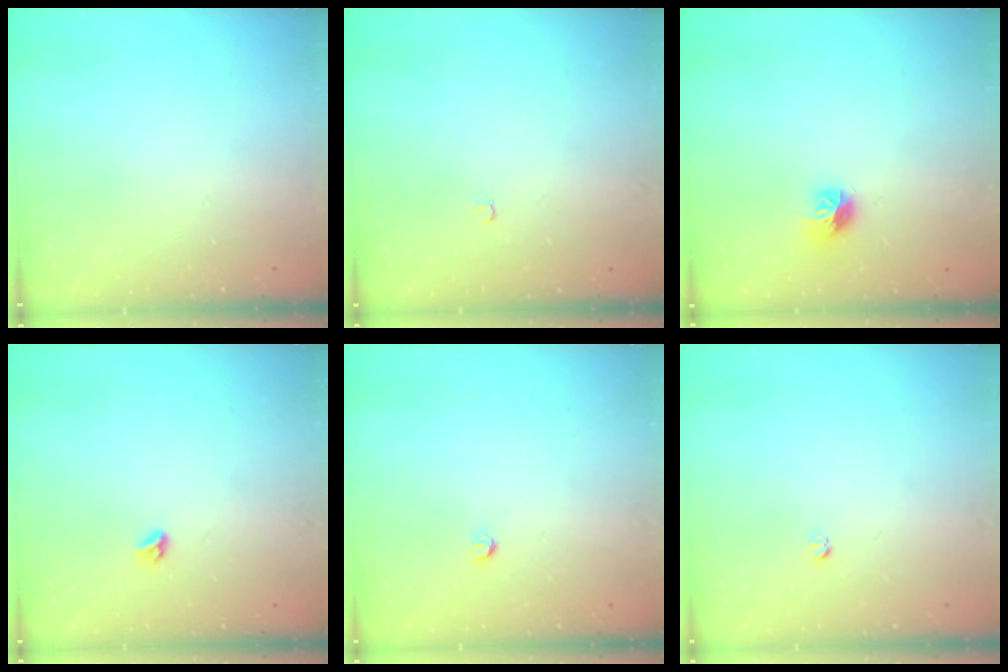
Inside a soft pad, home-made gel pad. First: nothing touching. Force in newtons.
{"total": 2.0, "press": 2.0, "slide": 0.4}
{"total": 7.7, "press": 7.7, "slide": 0.2}
{"total": 3.5, "press": 3.5, "slide": 0.8}
{"total": 3.2, "press": 3.2, "slide": 0.3}
{"total": 2.7, "press": 2.7, "slide": 0.3}